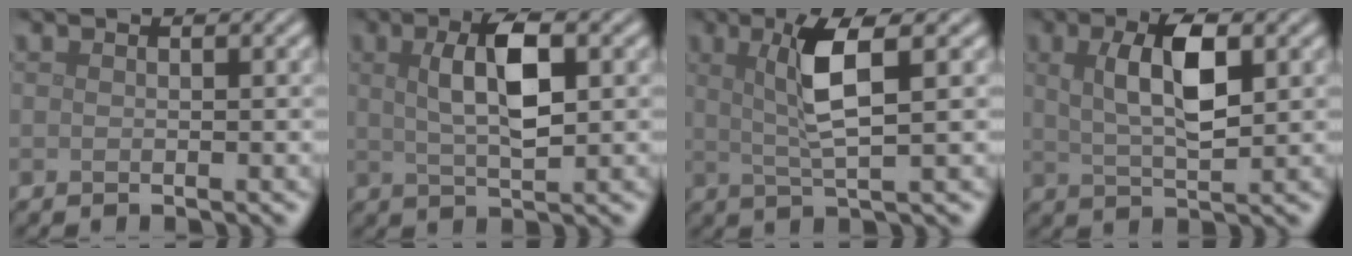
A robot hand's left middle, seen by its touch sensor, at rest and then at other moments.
{"total": 5.2, "force": [1.3, 1.7, 4.7], "torque": [-0.089, 0.006, 0.023]}
{"total": 4.5, "force": [1.2, 0.6, 4.3], "torque": [-0.086, 0.004, 0.026]}
{"total": 5.3, "force": [1.5, 1.8, 4.8], "torque": [-0.092, 0.005, 0.026]}